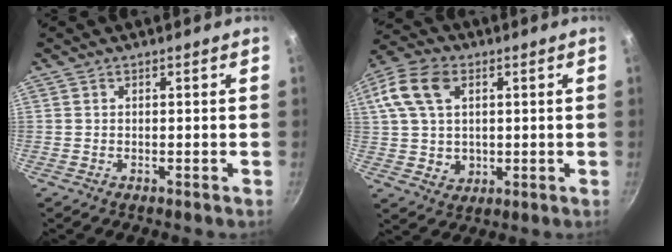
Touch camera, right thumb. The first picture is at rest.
{"total": 14.3, "force": [3.8, 10.5, 9.0], "torque": [-0.163, 0.010, 0.070]}